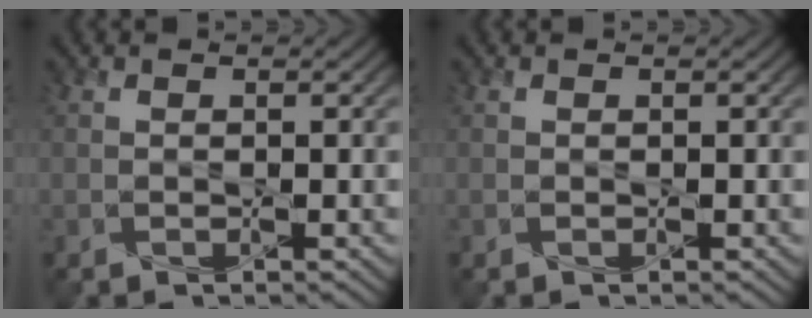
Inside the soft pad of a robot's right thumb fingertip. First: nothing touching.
{"total": 0.0}